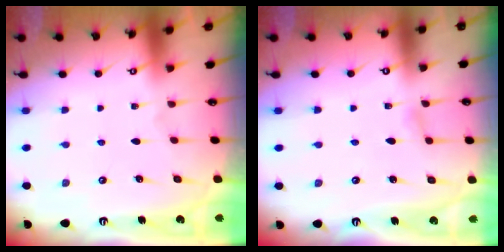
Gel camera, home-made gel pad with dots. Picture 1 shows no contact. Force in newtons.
{"total": 2.3, "press": 2.3, "slide": 0.3}